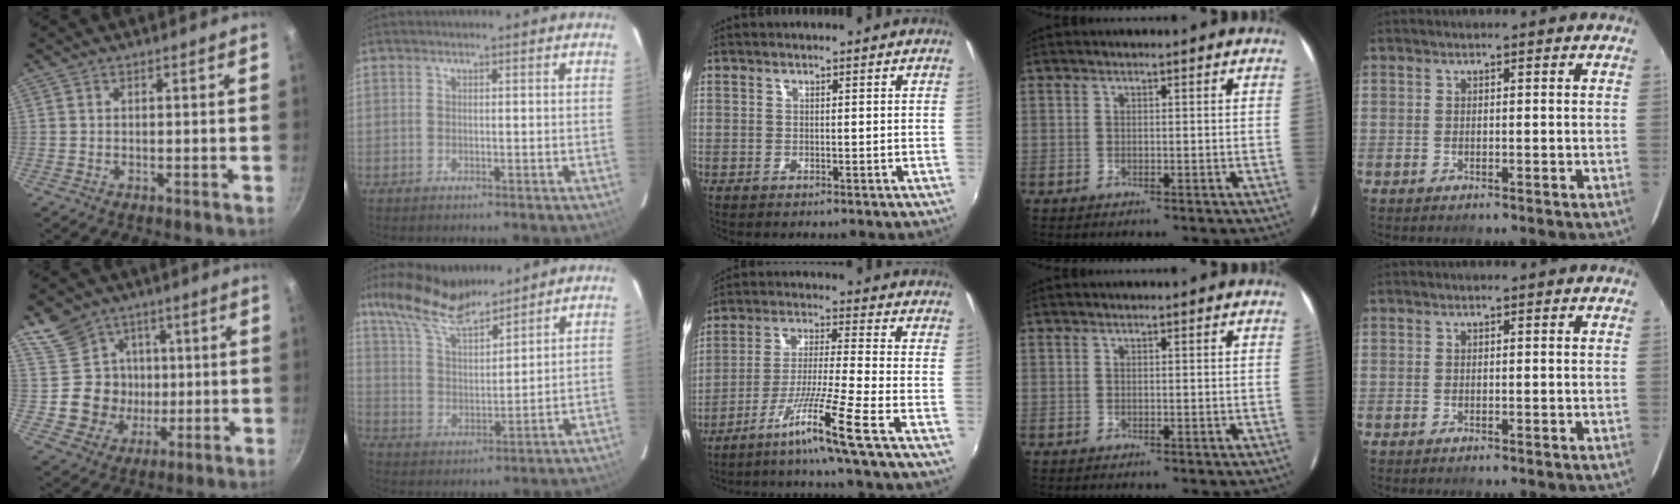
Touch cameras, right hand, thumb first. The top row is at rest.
{"thumb": {"total": 12.7, "force": [2.2, 11.9, 4.0], "torque": [-0.036, -0.007, 0.042]}, "index": {"total": 12.7, "force": [10.2, 3.6, 6.5], "torque": [-0.131, 0.023, 0.198]}, "middle": {"total": 9.8, "force": [-6.9, -3.6, 6.1], "torque": [-0.128, -0.007, -0.121]}}